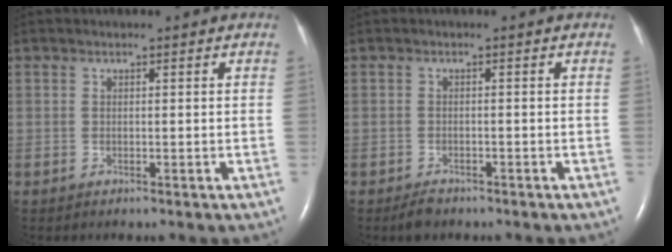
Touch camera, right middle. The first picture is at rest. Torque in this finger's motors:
{"motor_torque": [0.26, -0.12, -0.02, 0.00]}